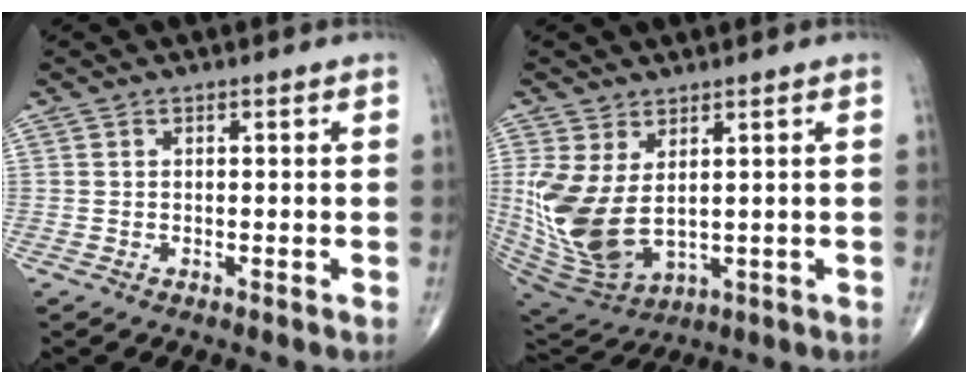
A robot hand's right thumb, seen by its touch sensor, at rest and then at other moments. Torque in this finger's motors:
{"motor_torque": [0.16, 0.37, 1.39, 0.05, 0.29]}